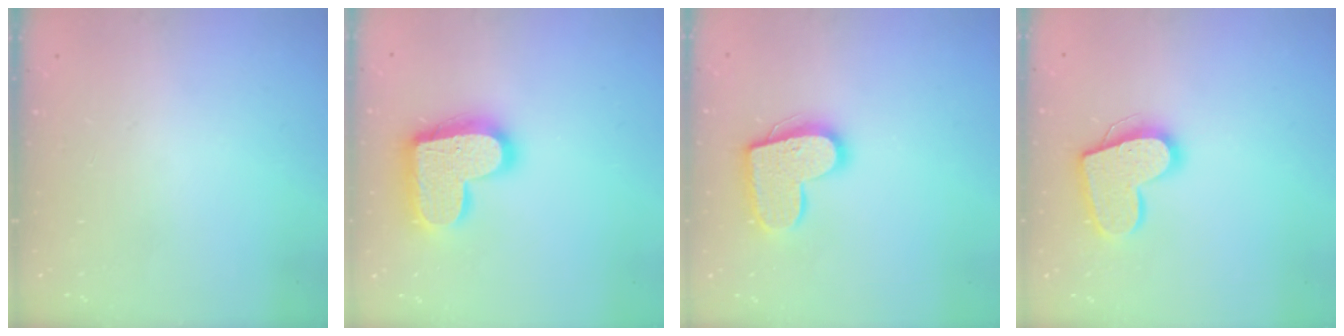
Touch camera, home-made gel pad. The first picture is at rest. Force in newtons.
{"total": 18.7, "press": 18.6, "slide": 1.1}
{"total": 14.9, "press": 14.9, "slide": 1.0}
{"total": 14.9, "press": 14.9, "slide": 1.0}